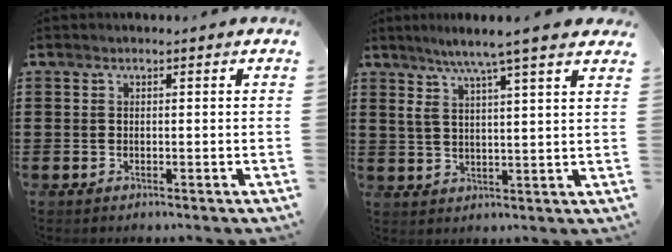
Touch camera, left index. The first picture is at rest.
{"total": 6.4, "force": [4.8, -0.2, 4.3], "torque": [-0.097, -0.017, 0.080]}